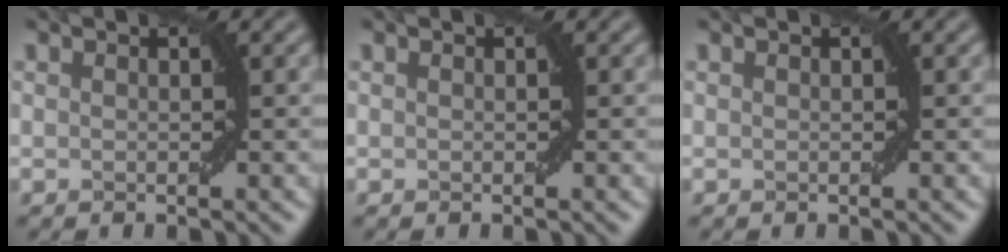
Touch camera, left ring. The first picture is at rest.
{"total": 0.0}
{"total": 0.0}